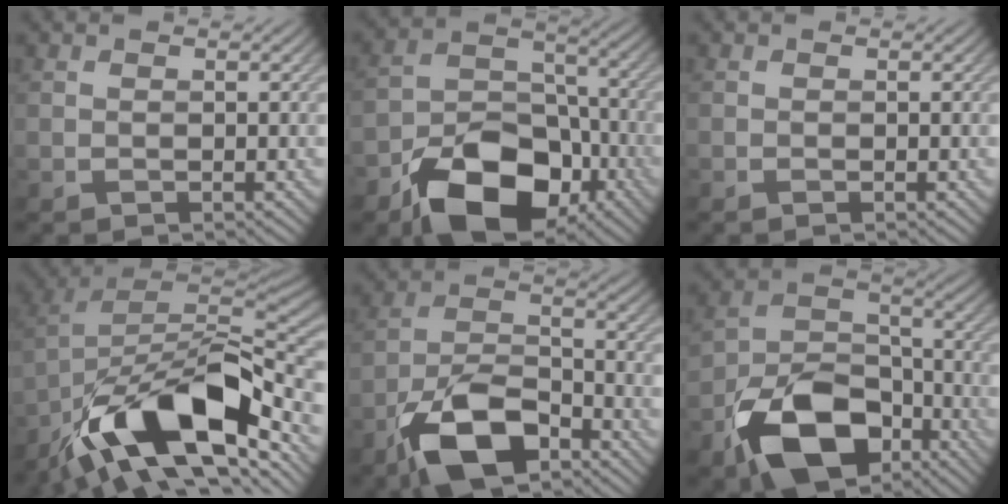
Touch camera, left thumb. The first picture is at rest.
{"total": 14.2, "force": [-8.0, 8.5, 8.1], "torque": [-0.152, -0.020, -0.143]}
{"total": 0.0}
{"total": 16.9, "force": [-9.5, 7.6, 11.8], "torque": [-0.211, -0.002, -0.179]}
{"total": 12.0, "force": [-7.4, 5.2, 7.8], "torque": [-0.151, -0.002, -0.157]}
{"total": 13.7, "force": [-7.8, 8.2, 7.8], "torque": [-0.161, -0.020, -0.148]}